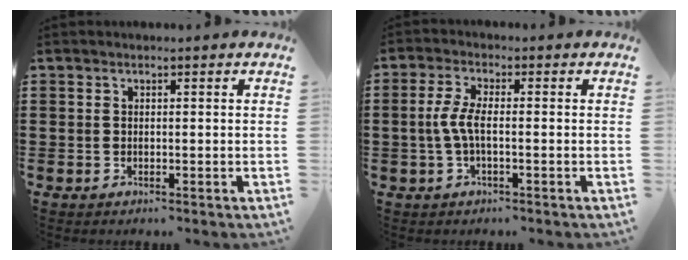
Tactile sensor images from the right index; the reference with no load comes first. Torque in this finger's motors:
{"motor_torque": [0.80, -0.01, 0.40, 0.15]}